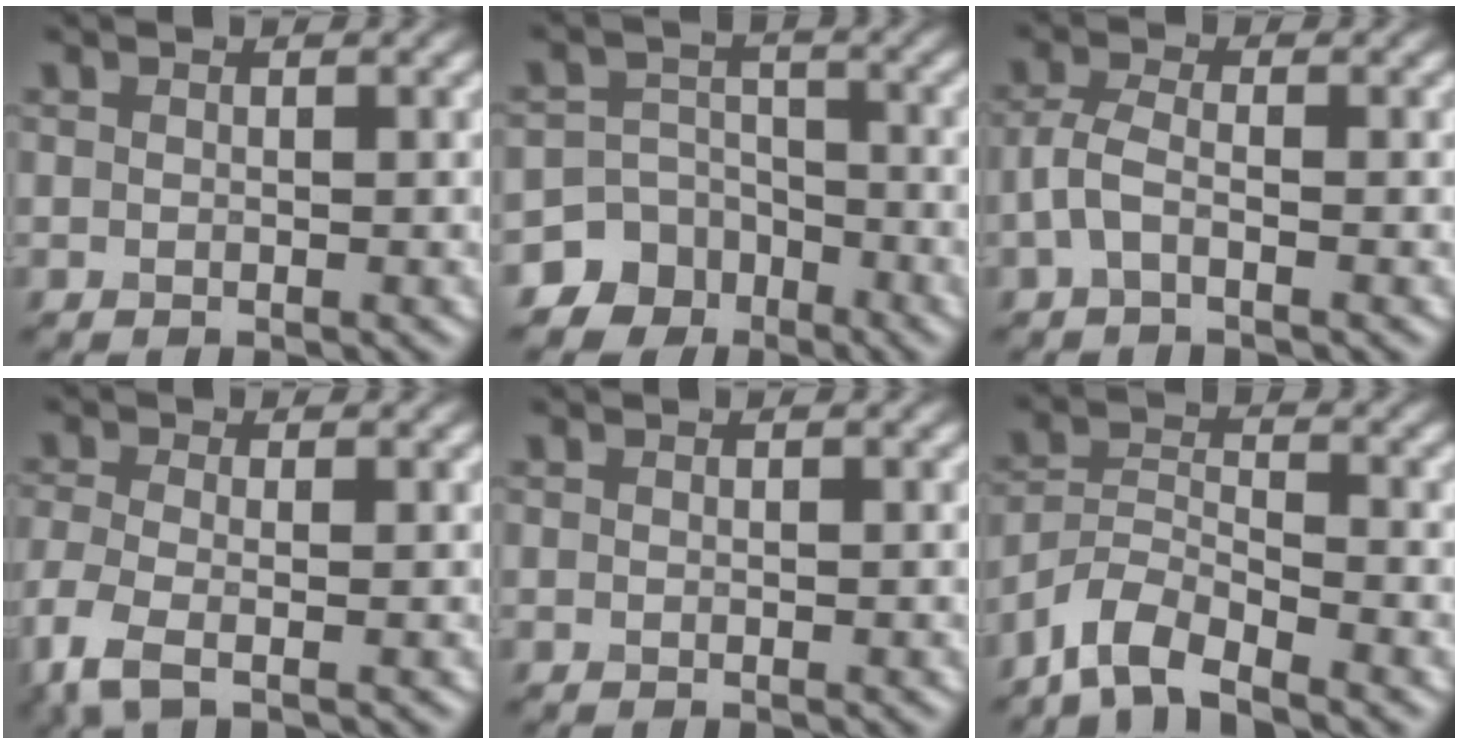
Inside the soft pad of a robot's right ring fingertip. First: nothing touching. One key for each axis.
{"total": 8.6, "fx": -5.6, "fy": 6.5, "fz": 0.4, "tx": 0.010, "ty": -0.019, "tz": -0.116}
{"total": 2.2, "fx": -0.8, "fy": 0.9, "fz": 1.9, "tx": -0.045, "ty": 0.005, "tz": -0.022}
{"total": 3.7, "fx": -2.0, "fy": 1.2, "fz": 2.8, "tx": -0.074, "ty": -0.011, "tz": -0.055}
{"total": 0.0}
{"total": 4.7, "fx": -3.8, "fy": 1.4, "fz": 2.3, "tx": -0.040, "ty": 0.001, "tz": -0.082}